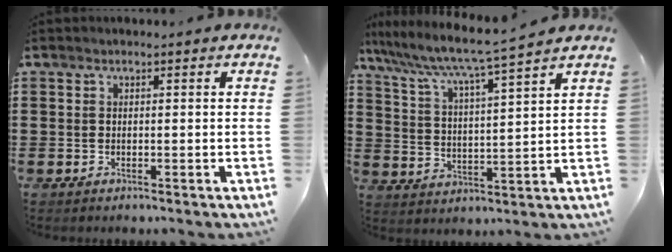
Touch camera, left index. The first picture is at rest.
{"total": 5.7, "force": [5.1, -0.7, 2.5], "torque": [-0.074, -0.041, 0.078]}